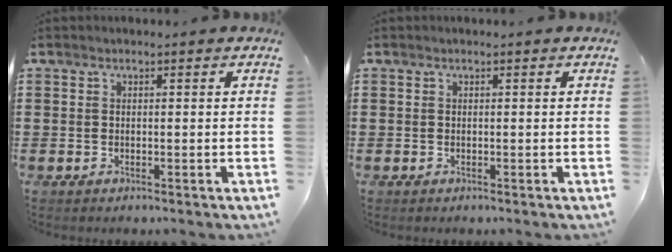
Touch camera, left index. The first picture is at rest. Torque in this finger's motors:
{"motor_torque": [0.00, 0.00, 0.00, 0.00]}